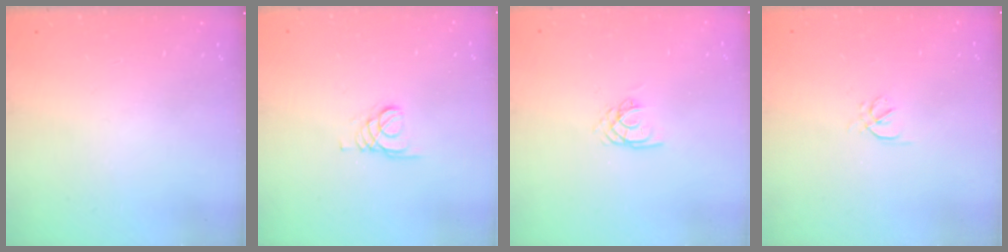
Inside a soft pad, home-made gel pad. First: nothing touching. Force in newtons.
{"total": 1.4, "press": 1.4, "slide": 0.2}
{"total": 2.2, "press": 2.2, "slide": 0.2}
{"total": 1.7, "press": 1.6, "slide": 0.5}